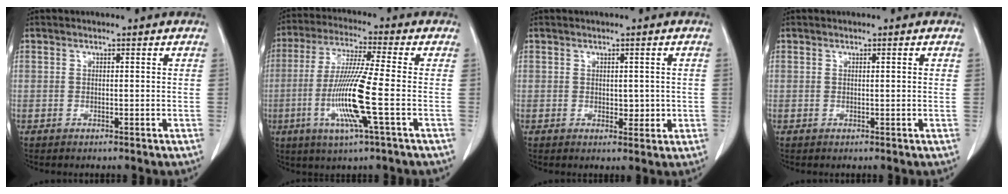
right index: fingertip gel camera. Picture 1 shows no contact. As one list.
[{"total": 12.2, "force": [-3.0, -0.6, 11.8], "torque": [-0.241, -0.017, -0.066]}, {"total": 2.4, "force": [0.0, 1.5, 1.8], "torque": [-0.019, -0.001, 0.006]}, {"total": 0.6, "force": [0.2, 0.0, 0.5], "torque": [-0.010, 0.000, 0.003]}]